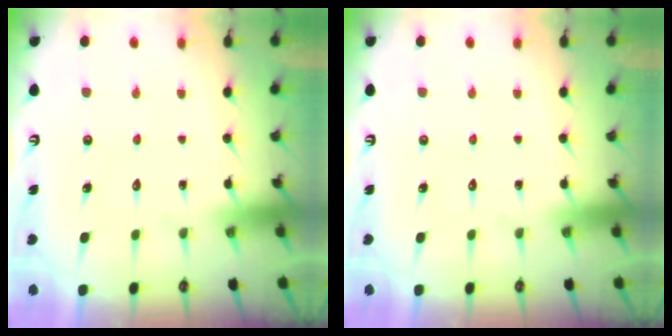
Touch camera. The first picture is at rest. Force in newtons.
{"total": 0.0}